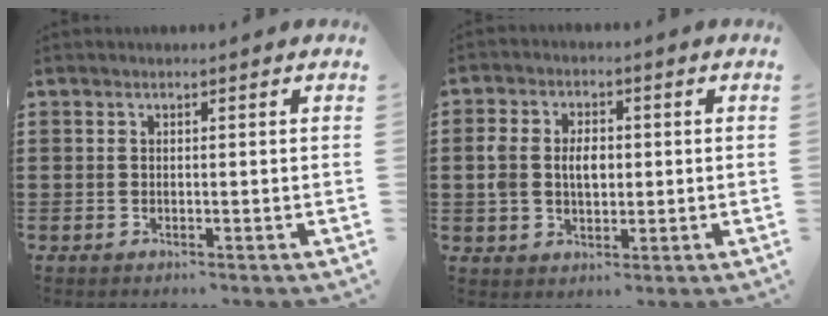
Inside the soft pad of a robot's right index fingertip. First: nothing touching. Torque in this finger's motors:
{"motor_torque": [0.76, -0.26, 0.21, 0.15]}